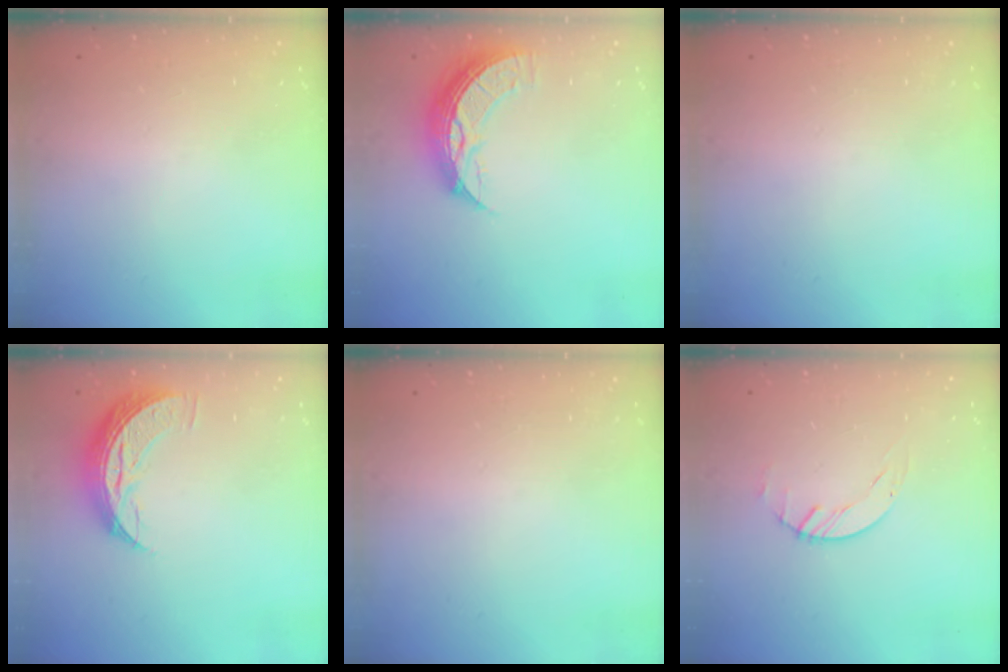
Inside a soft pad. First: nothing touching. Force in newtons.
{"total": 9.8, "press": 9.8, "slide": 0.5}
{"total": 0.0}
{"total": 8.3, "press": 8.3, "slide": 0.7}
{"total": 0.0}
{"total": 0.7, "press": 0.7, "slide": 0.2}